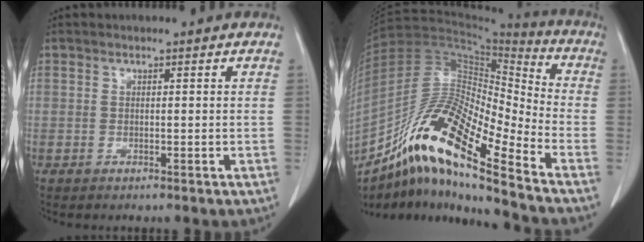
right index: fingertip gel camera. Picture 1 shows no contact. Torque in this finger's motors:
{"motor_torque": [0.51, -0.41, 0.50, 0.16]}